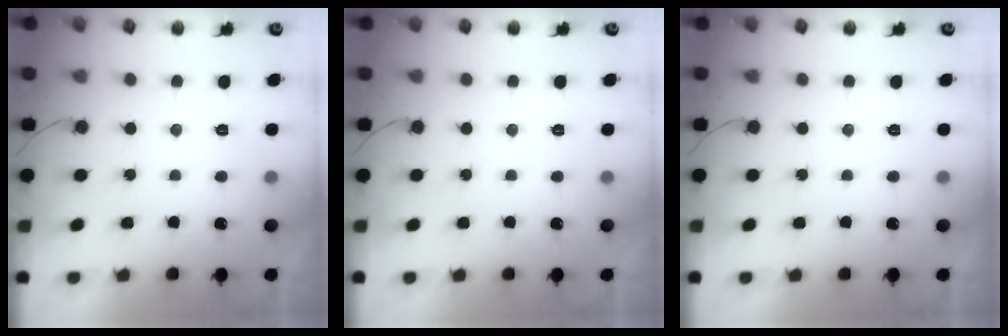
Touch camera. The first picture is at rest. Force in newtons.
{"total": 0.0}
{"total": 0.0}